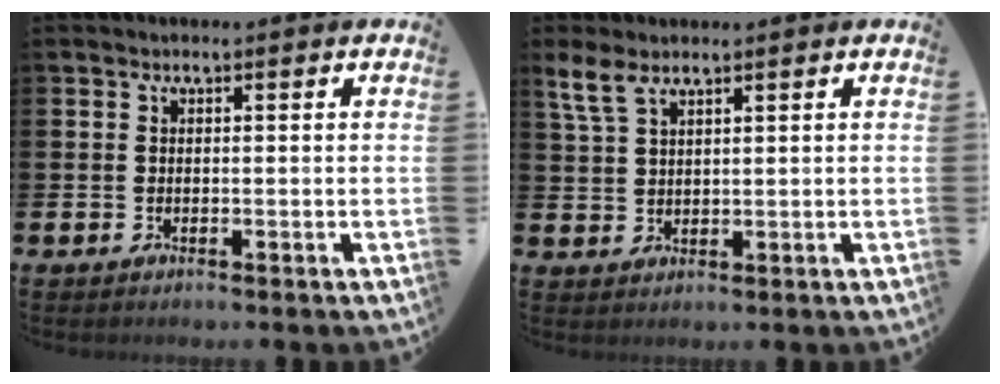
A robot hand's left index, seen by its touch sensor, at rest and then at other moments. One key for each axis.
{"total": 4.1, "fx": 3.0, "fy": 1.5, "fz": 2.3, "tx": -0.043, "ty": -0.005, "tz": 0.052}